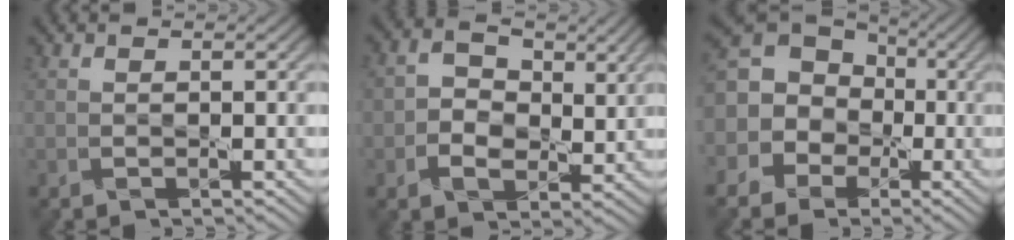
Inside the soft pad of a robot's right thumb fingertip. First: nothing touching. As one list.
[{"total": 4.7, "force": [0.5, 3.6, 3.0], "torque": [-0.059, 0.002, 0.004]}, {"total": 12.5, "force": [-0.6, 11.3, 5.2], "torque": [-0.166, 0.012, -0.039]}]